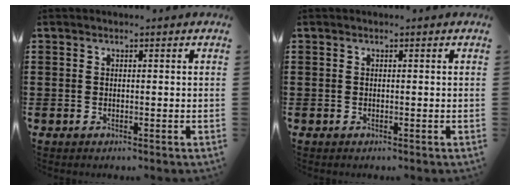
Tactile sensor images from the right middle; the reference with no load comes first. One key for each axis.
{"total": 0.0}